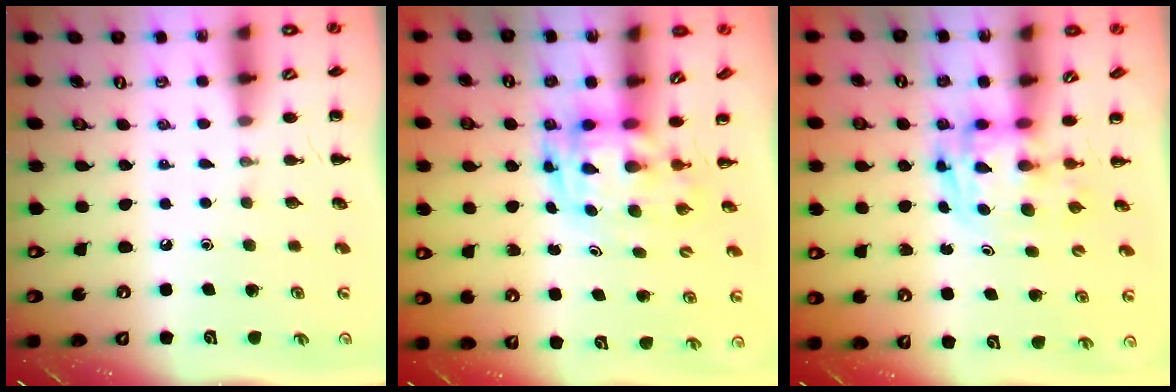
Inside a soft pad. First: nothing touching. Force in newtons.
{"total": 3.2, "press": 3.1, "slide": 0.6}
{"total": 2.9, "press": 2.9, "slide": 0.5}